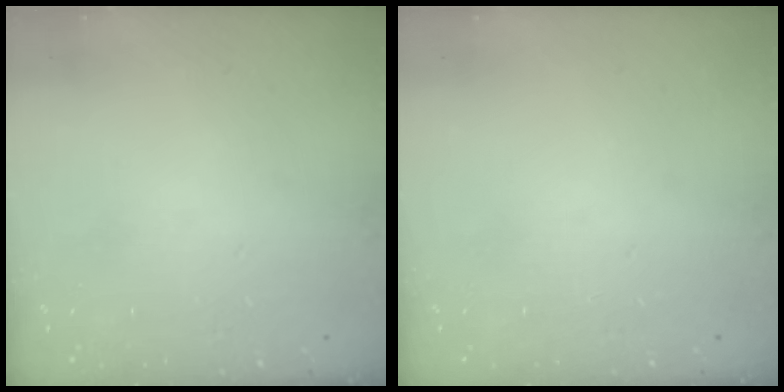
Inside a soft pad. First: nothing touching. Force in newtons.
{"total": 0.0}